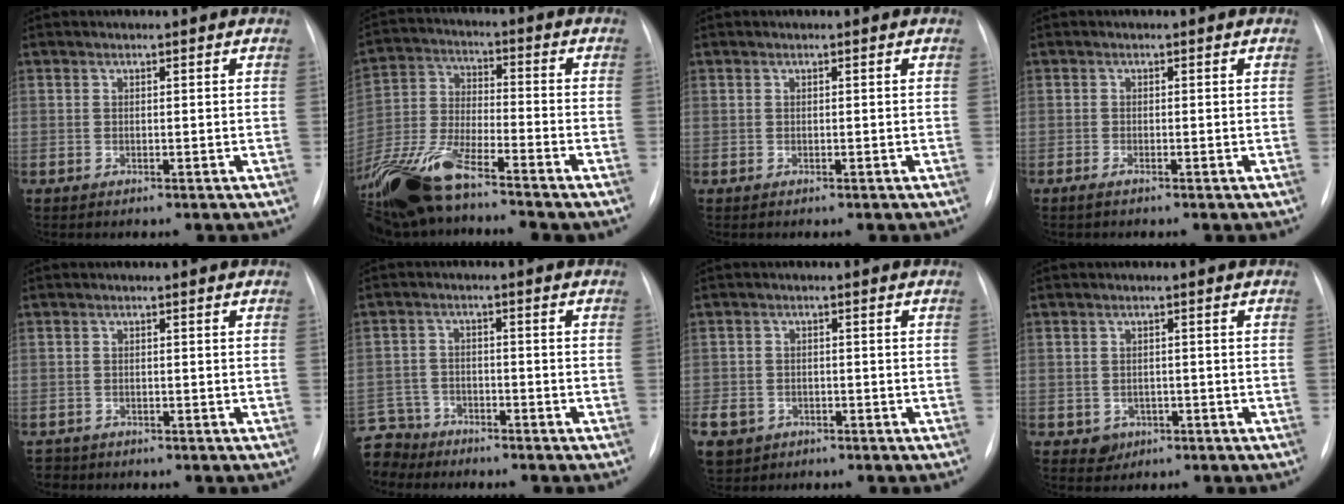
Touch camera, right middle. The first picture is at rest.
{"total": 15.0, "force": [-11.2, 2.9, 9.4], "torque": [-0.212, -0.019, -0.211]}
{"total": 0.0}
{"total": 0.7, "force": [-0.6, 0.1, 0.5], "torque": [-0.011, 0.000, -0.008]}
{"total": 4.5, "force": [-2.3, 3.7, 1.0], "torque": [-0.018, 0.001, -0.028]}
{"total": 8.1, "force": [-7.3, 3.5, 0.1], "torque": [-0.014, 0.004, -0.136]}
{"total": 10.3, "force": [-5.1, 8.3, 3.3], "torque": [-0.105, 0.000, -0.076]}
{"total": 2.5, "force": [-1.1, 2.2, 0.5], "torque": [-0.002, 0.008, -0.006]}